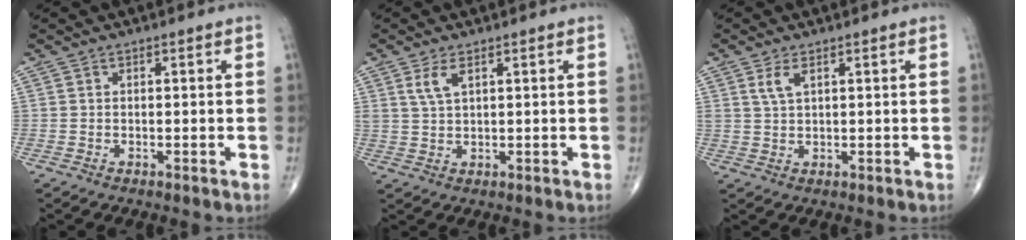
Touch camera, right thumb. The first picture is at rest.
{"total": 3.5, "force": [1.7, 1.4, 2.6], "torque": [-0.056, -0.003, 0.041]}
{"total": 2.8, "force": [1.4, 1.1, 2.2], "torque": [-0.047, -0.001, 0.036]}